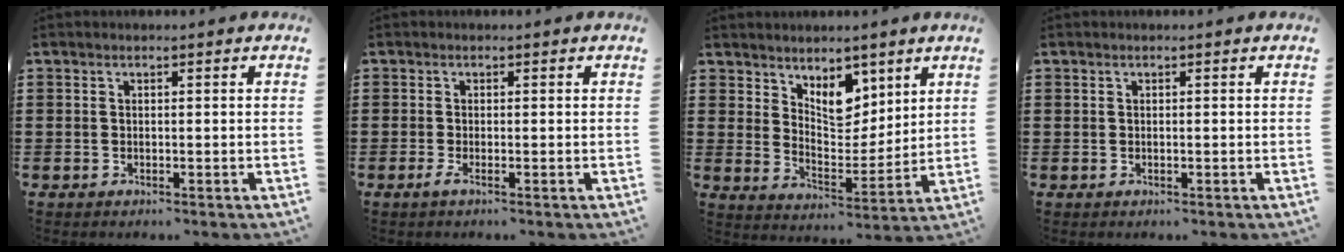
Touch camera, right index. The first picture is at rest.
{"total": 1.2, "force": [-0.5, 0.1, 1.1], "torque": [-0.034, -0.010, -0.013]}
{"total": 6.9, "force": [4.9, 3.8, 3.0], "torque": [-0.055, -0.019, 0.087]}
{"total": 0.0}